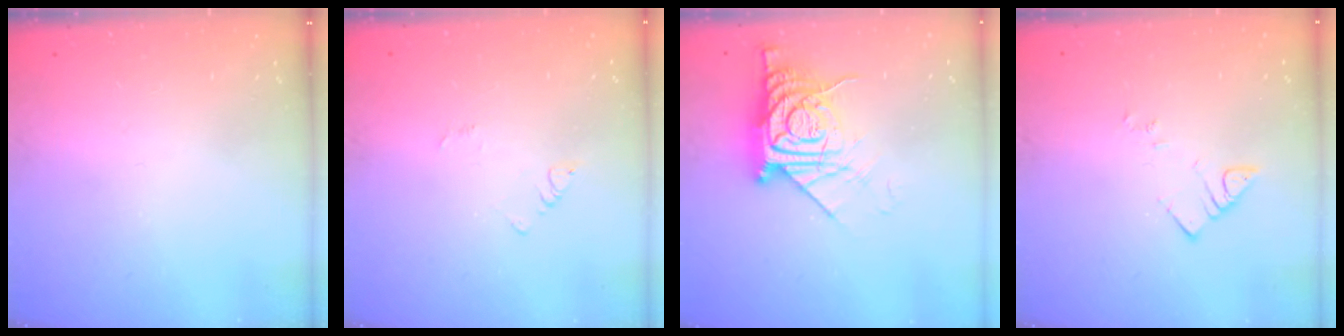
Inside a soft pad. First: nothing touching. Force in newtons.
{"total": 2.4, "press": 2.4, "slide": 0.3}
{"total": 14.3, "press": 14.2, "slide": 1.6}
{"total": 3.7, "press": 3.7, "slide": 0.4}